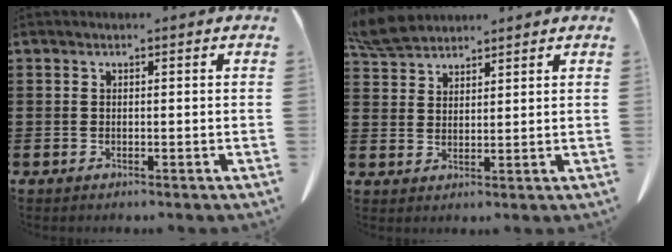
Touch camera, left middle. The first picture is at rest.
{"total": 5.1, "force": [4.6, 1.4, 1.7], "torque": [-0.048, -0.005, 0.090]}